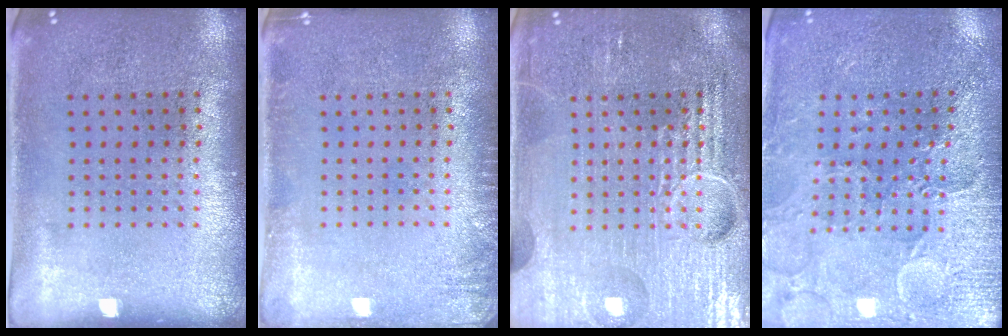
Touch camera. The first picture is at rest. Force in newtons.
{"total": 1.4, "press": 1.4, "slide": 0.3}
{"total": 7.1, "press": 7.0, "slide": 0.8}
{"total": 3.2, "press": 3.2, "slide": 0.3}